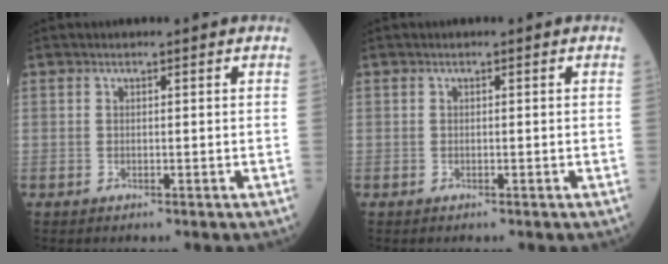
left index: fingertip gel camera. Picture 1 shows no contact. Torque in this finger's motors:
{"motor_torque": [0.00, 0.00, 0.00, 0.00]}